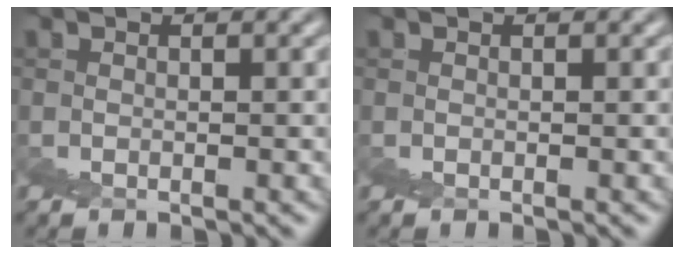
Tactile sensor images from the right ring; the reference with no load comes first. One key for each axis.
{"total": 0.0}